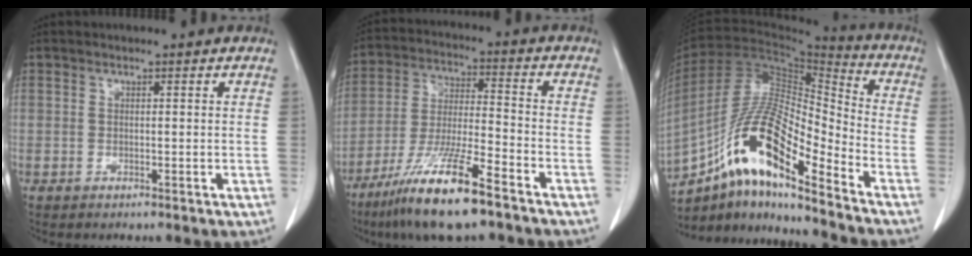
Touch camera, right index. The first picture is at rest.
{"total": 14.4, "force": [-9.6, 1.0, 10.7], "torque": [-0.218, -0.036, -0.177]}
{"total": 17.6, "force": [-11.0, 2.7, 13.5], "torque": [-0.260, 0.007, -0.194]}